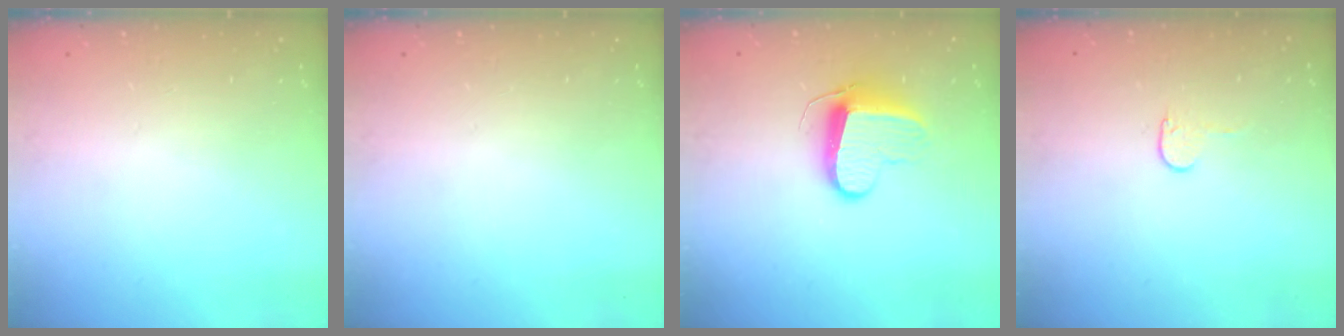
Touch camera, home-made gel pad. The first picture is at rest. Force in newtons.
{"total": 0.0}
{"total": 9.8, "press": 9.8, "slide": 0.4}
{"total": 3.8, "press": 3.8, "slide": 0.4}